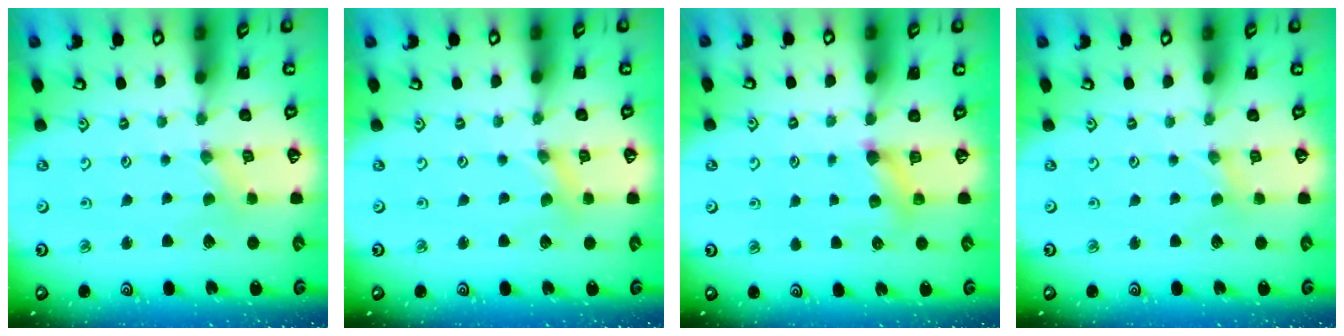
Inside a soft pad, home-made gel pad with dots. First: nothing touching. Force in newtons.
{"total": 0.8, "press": 0.8, "slide": 0.2}
{"total": 5.0, "press": 5.0, "slide": 0.7}
{"total": 0.7, "press": 0.7, "slide": 0.1}